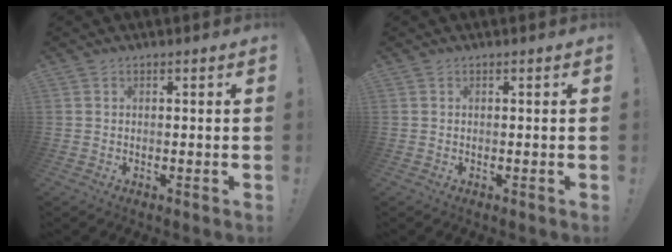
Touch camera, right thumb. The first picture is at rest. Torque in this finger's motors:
{"motor_torque": [-0.01, 0.01, 0.00, 0.00, 0.00]}